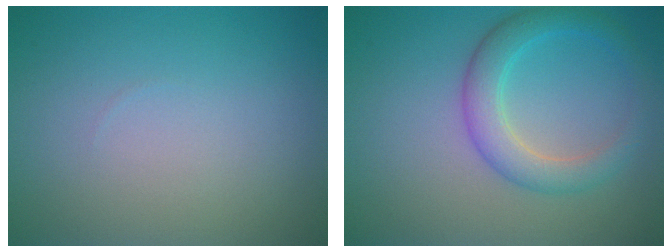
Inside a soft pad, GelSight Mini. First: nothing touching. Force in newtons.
{"total": 3.7, "press": 3.7, "slide": 0.2}